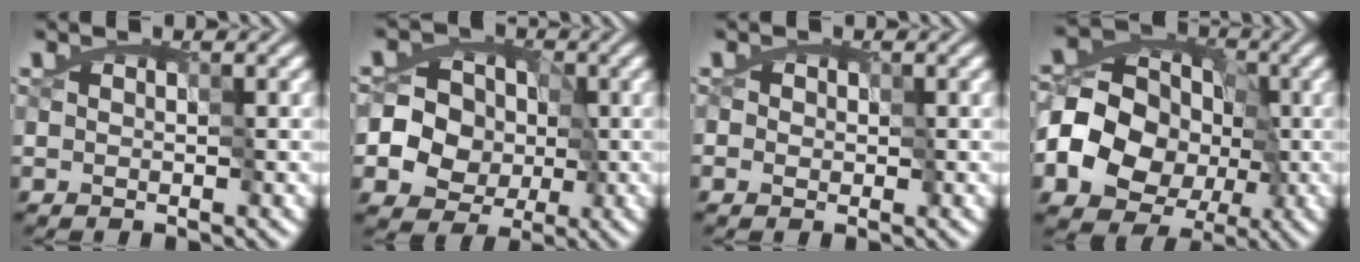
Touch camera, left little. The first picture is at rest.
{"total": 10.9, "force": [-2.3, 10.2, 3.1], "torque": [-0.082, 0.022, -0.063]}
{"total": 2.4, "force": [0.7, 2.0, 1.0], "torque": [-0.028, 0.007, 0.014]}
{"total": 11.3, "force": [-3.3, 9.6, 5.0], "torque": [-0.080, -0.016, -0.075]}